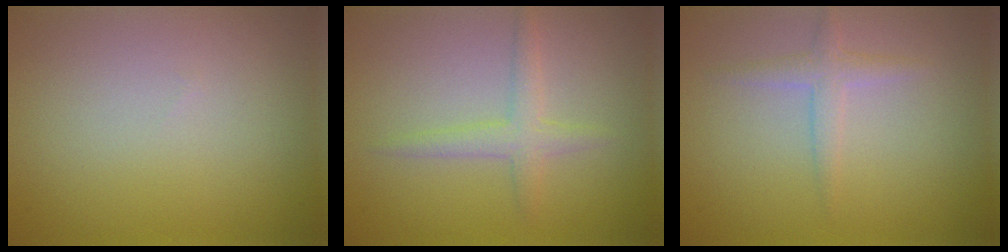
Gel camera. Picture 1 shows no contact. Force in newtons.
{"total": 2.0, "press": 2.0, "slide": 0.1}
{"total": 1.7, "press": 1.7, "slide": 0.0}